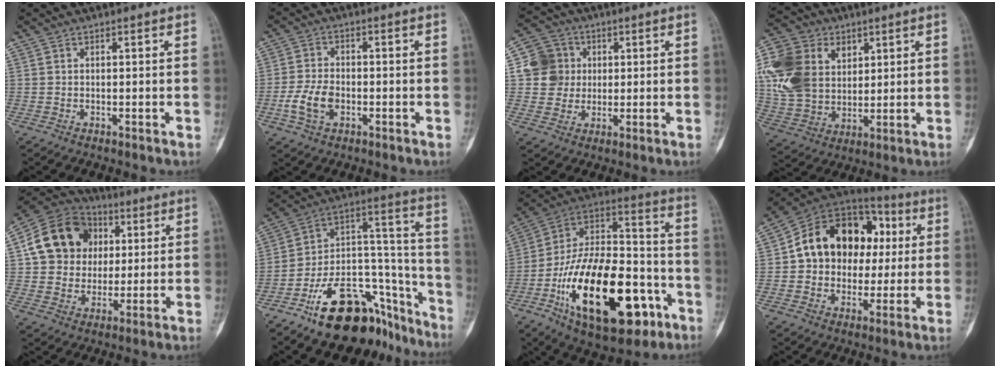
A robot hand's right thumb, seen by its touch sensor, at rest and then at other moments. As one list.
[{"total": 6.5, "force": [-2.0, 4.1, 4.6], "torque": [-0.095, 0.012, -0.040]}, {"total": 8.5, "force": [1.1, 8.3, 1.8], "torque": [0.006, 0.010, 0.014]}, {"total": 21.3, "force": [5.7, 16.4, 12.4], "torque": [-0.255, 0.009, 0.109]}, {"total": 16.6, "force": [3.8, 14.1, 7.8], "torque": [-0.113, 0.012, 0.065]}, {"total": 24.8, "force": [-16.0, 12.2, 14.4], "torque": [-0.164, 0.130, -0.253]}, {"total": 31.6, "force": [-12.0, 15.1, 25.0], "torque": [-0.435, 0.056, -0.184]}, {"total": 19.7, "force": [2.3, 15.2, 12.3], "torque": [-0.150, 0.036, 0.037]}]